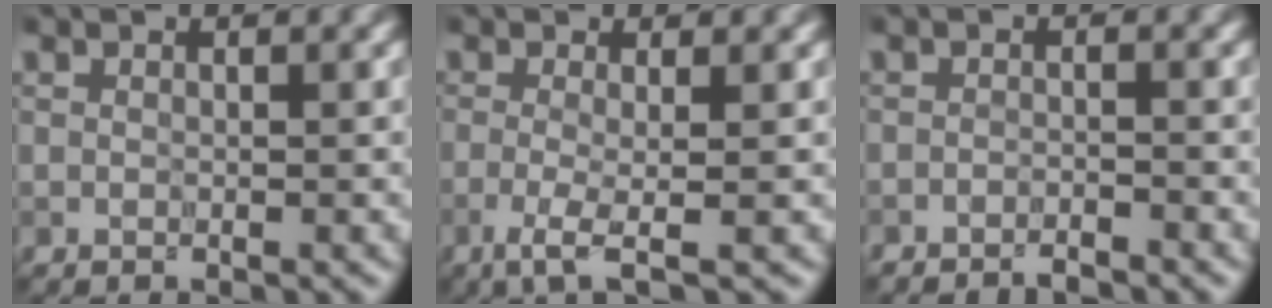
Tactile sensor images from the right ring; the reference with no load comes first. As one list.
[{"total": 3.1, "force": [-1.1, 0.7, 2.8], "torque": [-0.053, -0.001, -0.031]}, {"total": 2.1, "force": [-2.0, 0.1, 0.4], "torque": [-0.001, 0.001, -0.033]}]